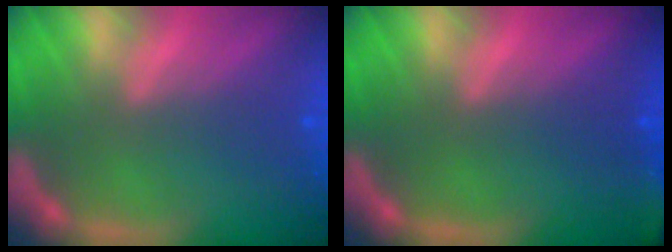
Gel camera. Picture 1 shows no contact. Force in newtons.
{"total": 2.4}